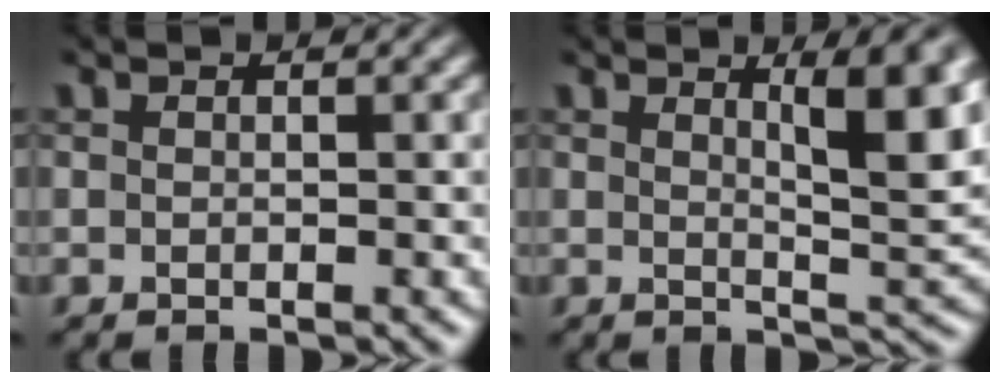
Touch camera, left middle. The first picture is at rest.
{"total": 6.2, "force": [2.3, 1.6, 5.5], "torque": [-0.062, -0.004, 0.036]}